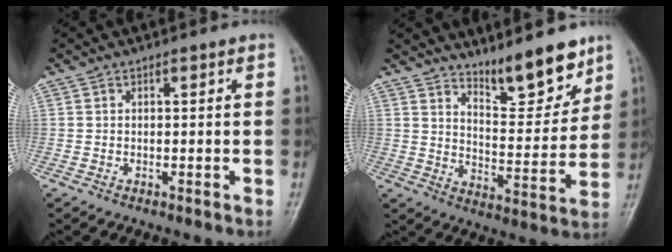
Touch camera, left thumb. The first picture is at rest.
{"total": 11.4, "force": [9.1, 3.1, 6.2], "torque": [-0.067, -0.075, 0.153]}